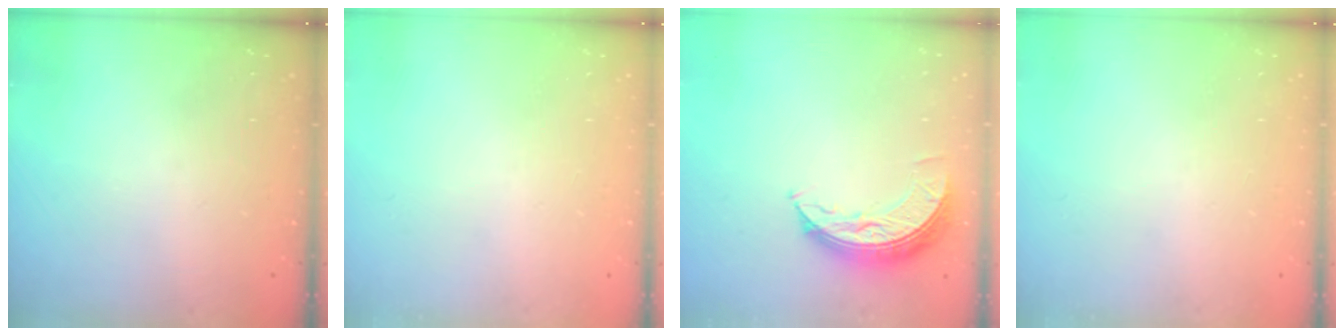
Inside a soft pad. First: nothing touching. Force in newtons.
{"total": 0.0}
{"total": 7.9, "press": 7.9, "slide": 0.6}
{"total": 0.0}